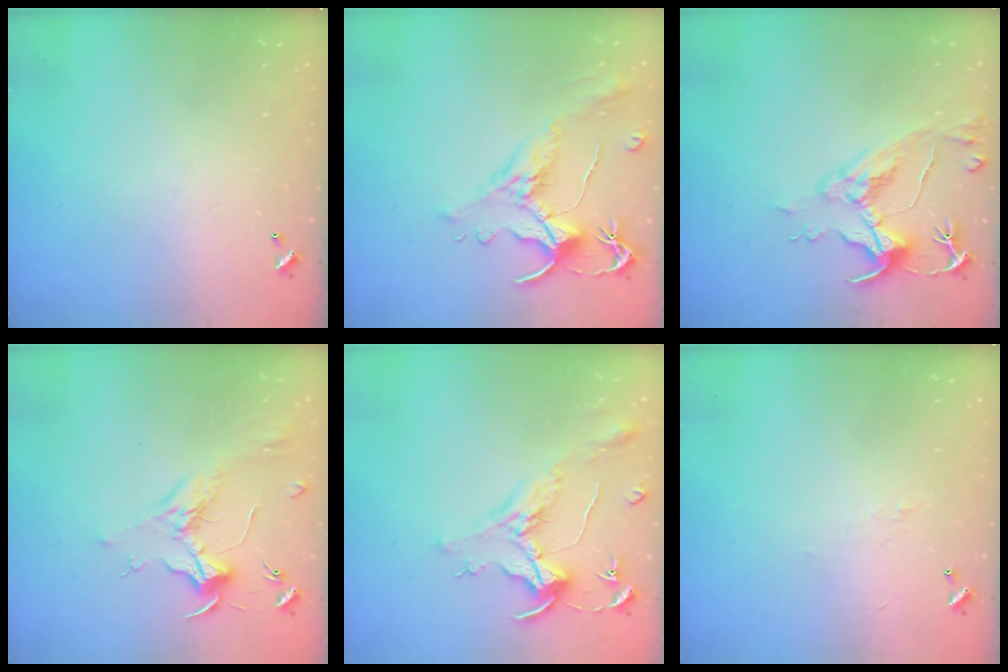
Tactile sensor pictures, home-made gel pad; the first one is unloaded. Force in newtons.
{"total": 1.6, "press": 1.0, "slide": 1.2}
{"total": 5.9, "press": 5.8, "slide": 1.1}
{"total": 1.9, "press": 1.7, "slide": 0.7}
{"total": 1.6, "press": 1.4, "slide": 0.7}
{"total": 1.5, "press": 1.4, "slide": 0.5}